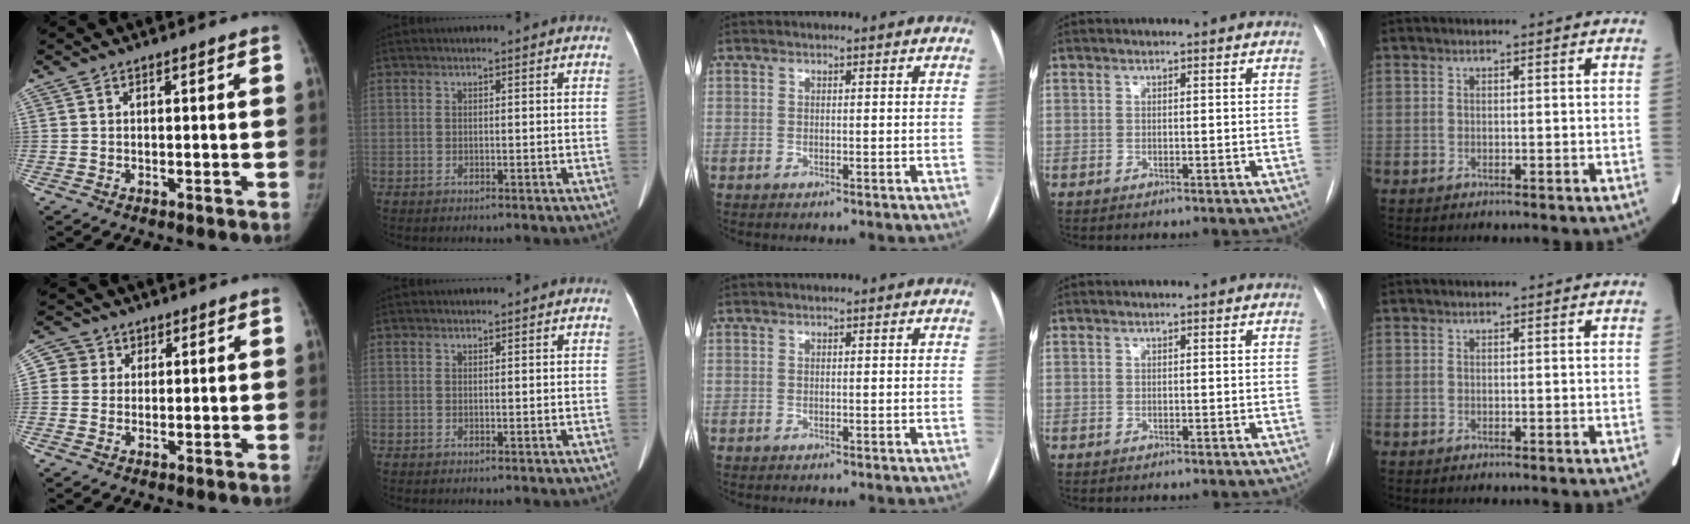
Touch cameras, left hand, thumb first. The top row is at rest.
{"thumb": {"total": 3.9, "force": [1.2, 3.7, 0.1], "torque": [0.019, 0.002, 0.018]}, "index": {"total": 0.7, "force": [0.6, 0.1, 0.2], "torque": [-0.007, 0.003, 0.011]}}